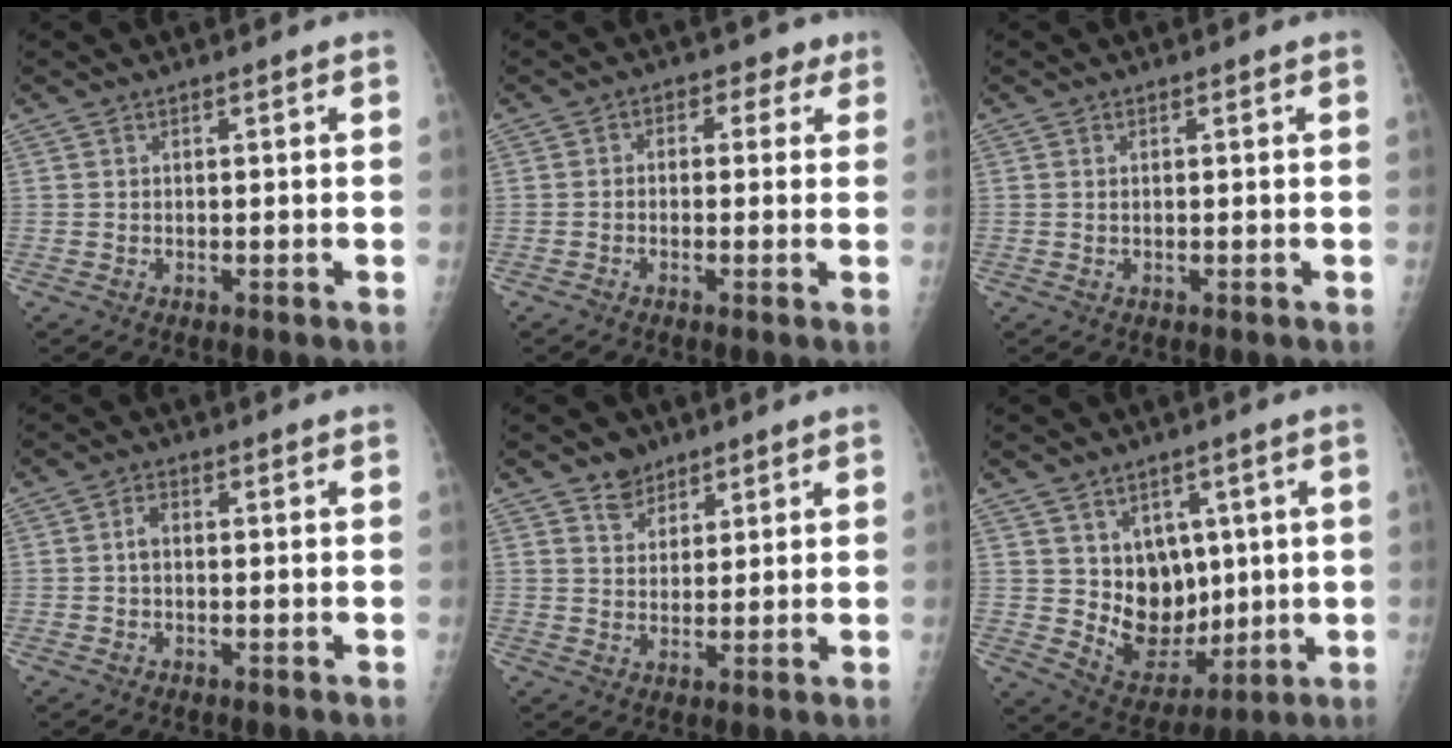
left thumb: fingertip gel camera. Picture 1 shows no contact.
{"total": 4.0, "force": [1.2, 3.0, 2.3], "torque": [0.003, 0.007, 0.001]}
{"total": 0.7, "force": [0.2, 0.2, 0.6], "torque": [-0.018, 0.002, 0.008]}
{"total": 2.2, "force": [0.0, 1.3, 1.7], "torque": [-0.033, 0.007, -0.003]}
{"total": 9.7, "force": [6.4, 6.2, 3.8], "torque": [-0.033, -0.037, 0.112]}
{"total": 11.5, "force": [2.4, 8.9, 6.8], "torque": [-0.061, -0.030, 0.066]}